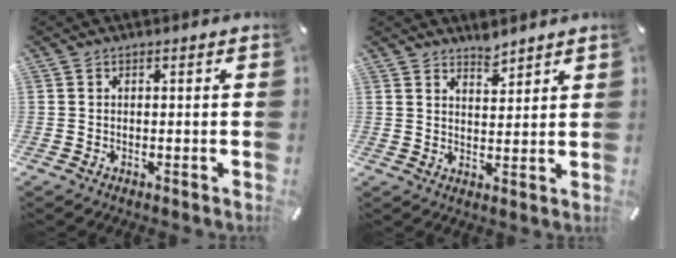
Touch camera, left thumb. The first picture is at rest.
{"total": 3.9, "force": [3.7, 1.2, 0.3], "torque": [0.003, -0.025, 0.068]}